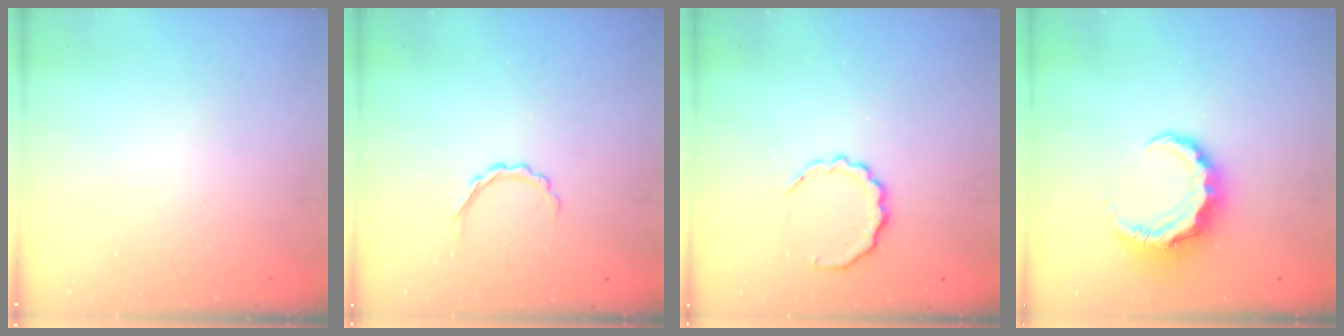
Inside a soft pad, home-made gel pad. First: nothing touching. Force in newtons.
{"total": 3.5, "press": 3.4, "slide": 1.0}
{"total": 9.1, "press": 9.0, "slide": 1.6}
{"total": 7.8, "press": 7.8, "slide": 0.6}